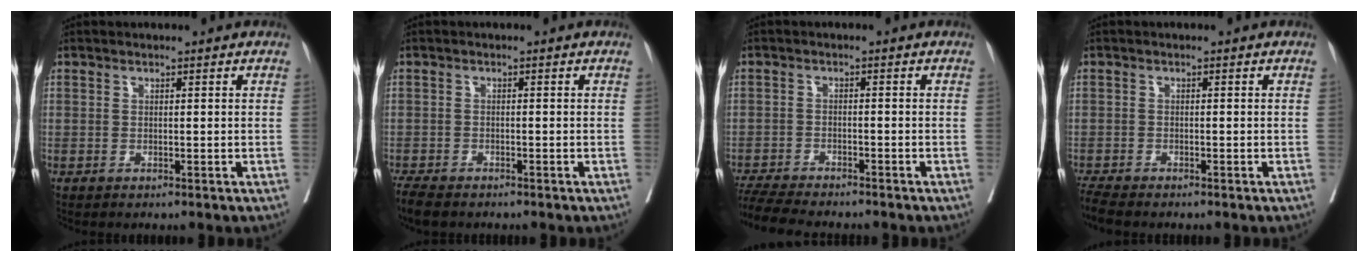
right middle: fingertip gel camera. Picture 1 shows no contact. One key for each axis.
{"total": 4.5, "fx": -3.8, "fy": 1.4, "fz": 2.0, "tx": -0.038, "ty": -0.011, "tz": -0.061}
{"total": 9.5, "fx": -8.6, "fy": 1.0, "fz": 3.8, "tx": -0.058, "ty": -0.014, "tz": -0.136}
{"total": 3.8, "fx": -3.5, "fy": 0.4, "fz": 1.5, "tx": -0.030, "ty": -0.015, "tz": -0.062}